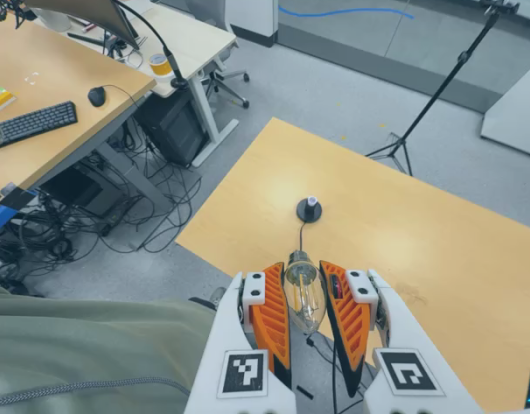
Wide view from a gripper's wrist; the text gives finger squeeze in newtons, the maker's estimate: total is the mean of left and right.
{"total": 20.9, "left": 22.6, "right": 19.2}